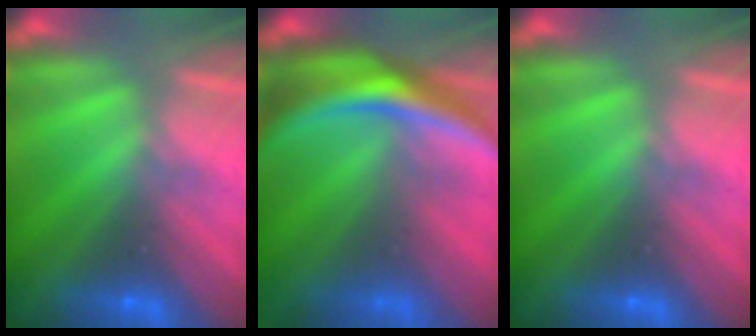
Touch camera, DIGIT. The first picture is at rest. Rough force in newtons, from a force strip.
{"total": 8.0}
{"total": 0.0}